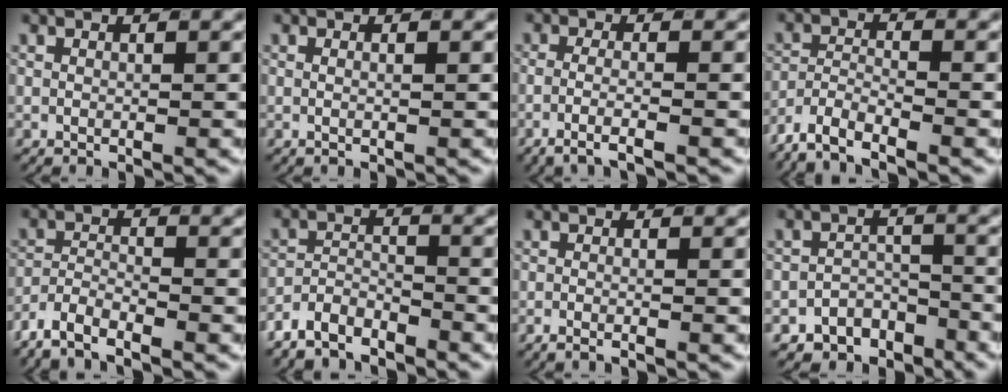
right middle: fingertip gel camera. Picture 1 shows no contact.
{"total": 0.7, "force": [0.0, -0.3, 0.6], "torque": [-0.009, -0.002, 0.001]}
{"total": 3.4, "force": [-2.3, 0.3, 2.4], "torque": [-0.052, -0.013, -0.035]}
{"total": 5.1, "force": [-4.1, 2.0, 2.3], "torque": [-0.045, -0.011, -0.073]}
{"total": 4.1, "force": [-3.2, 1.6, 1.9], "torque": [-0.035, -0.002, -0.063]}
{"total": 4.6, "force": [-3.9, 2.1, 1.2], "torque": [-0.015, -0.006, -0.077]}
{"total": 1.8, "force": [-1.5, 0.2, 0.9], "torque": [-0.019, 0.000, -0.029]}
{"total": 7.6, "force": [-6.4, 4.1, 1.0], "torque": [0.007, -0.011, -0.113]}